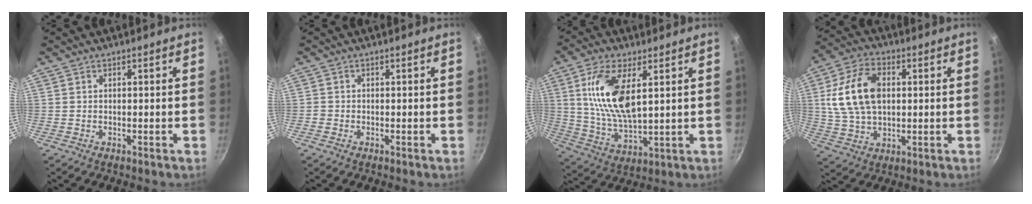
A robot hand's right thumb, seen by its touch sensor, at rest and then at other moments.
{"total": 0.6, "force": [-0.3, 0.5, 0.1], "torque": [-0.001, 0.002, -0.008]}
{"total": 14.5, "force": [4.1, 6.5, 12.3], "torque": [-0.237, -0.018, 0.085]}
{"total": 14.8, "force": [2.4, 9.7, 11.0], "torque": [-0.194, 0.006, 0.045]}